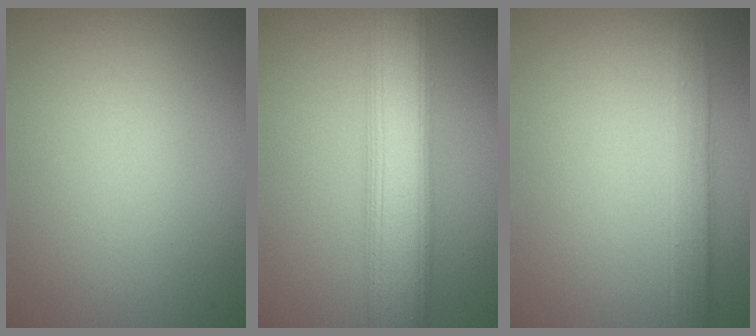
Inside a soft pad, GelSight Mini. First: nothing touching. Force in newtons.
{"total": 8.2, "press": 8.2, "slide": 0.1}
{"total": 2.0, "press": 2.0, "slide": 0.1}